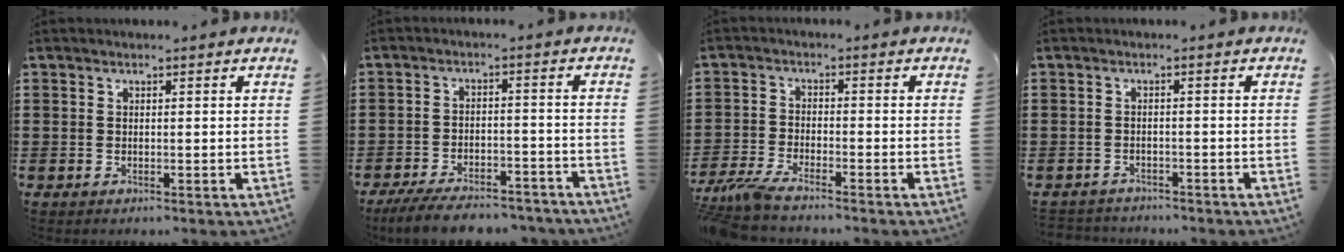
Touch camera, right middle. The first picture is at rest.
{"total": 6.6, "force": [-6.0, 1.2, 2.4], "torque": [-0.052, 0.003, -0.116]}
{"total": 4.7, "force": [-4.2, 0.4, 2.0], "torque": [-0.070, -0.017, -0.091]}
{"total": 1.8, "force": [-1.7, 0.3, -0.3], "torque": [-0.002, 0.000, -0.040]}